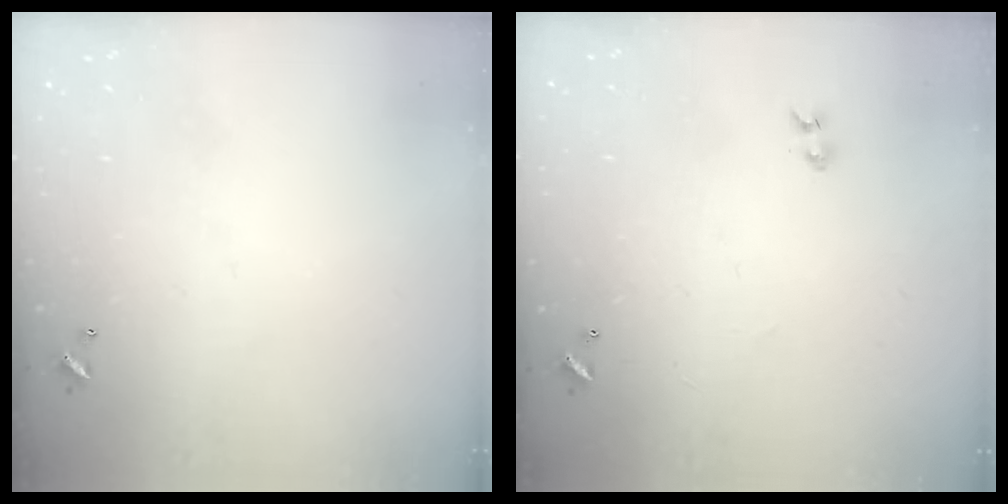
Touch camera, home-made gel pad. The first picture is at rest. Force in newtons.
{"total": 1.3, "press": 1.1, "slide": 0.7}